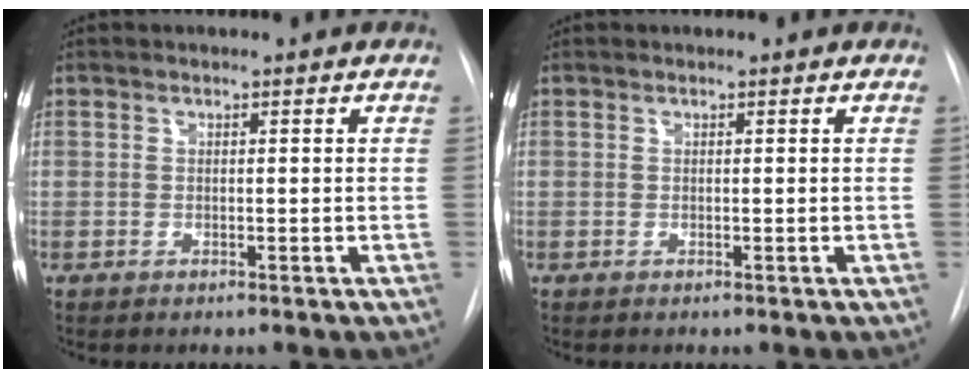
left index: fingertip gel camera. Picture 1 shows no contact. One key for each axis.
{"total": 0.0}